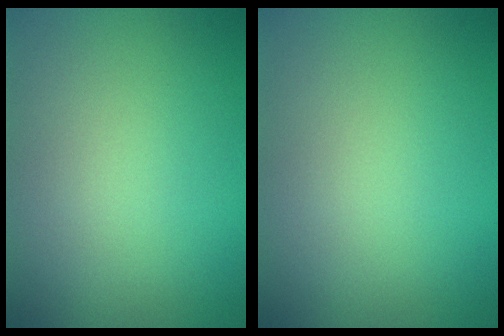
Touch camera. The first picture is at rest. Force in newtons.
{"total": 0.0}